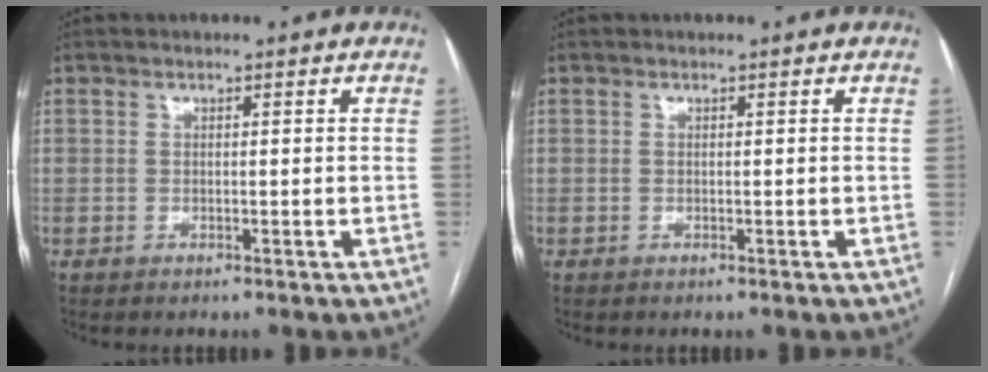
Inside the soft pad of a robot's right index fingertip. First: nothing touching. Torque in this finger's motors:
{"motor_torque": [0.00, 0.00, 0.00, 0.00]}